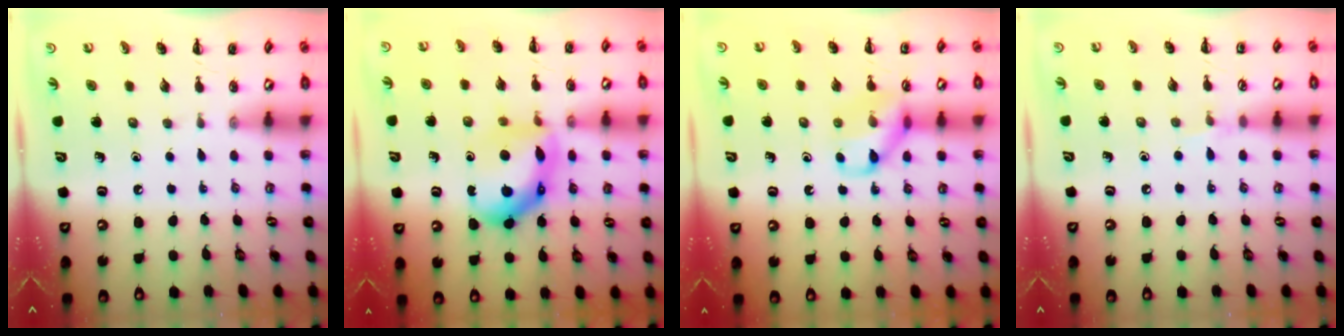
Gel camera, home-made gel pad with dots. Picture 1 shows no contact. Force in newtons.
{"total": 13.6, "press": 13.6, "slide": 0.8}
{"total": 11.0, "press": 11.0, "slide": 1.4}
{"total": 4.6, "press": 4.3, "slide": 1.6}